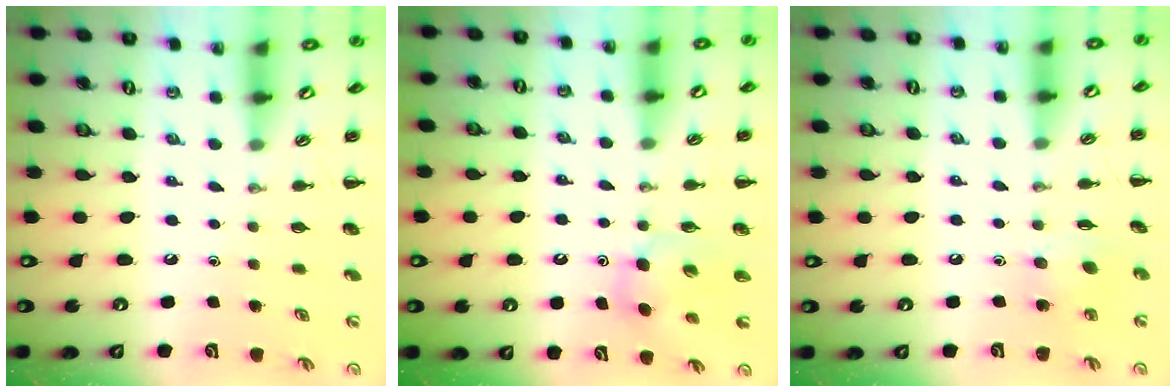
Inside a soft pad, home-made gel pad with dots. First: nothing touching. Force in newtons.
{"total": 6.5, "press": 6.5, "slide": 0.9}
{"total": 5.2, "press": 5.1, "slide": 0.8}